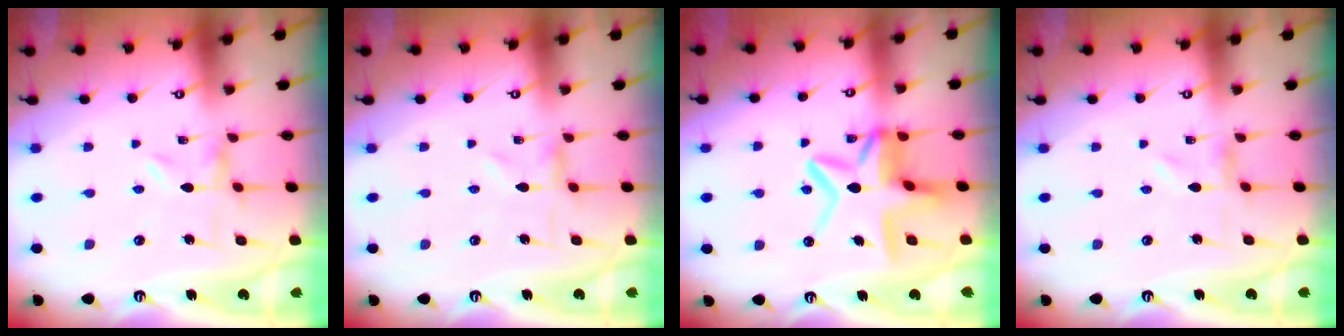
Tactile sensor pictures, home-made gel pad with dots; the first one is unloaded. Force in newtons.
{"total": 0.9, "press": 0.9, "slide": 0.2}
{"total": 12.7, "press": 12.7, "slide": 1.2}
{"total": 0.0}